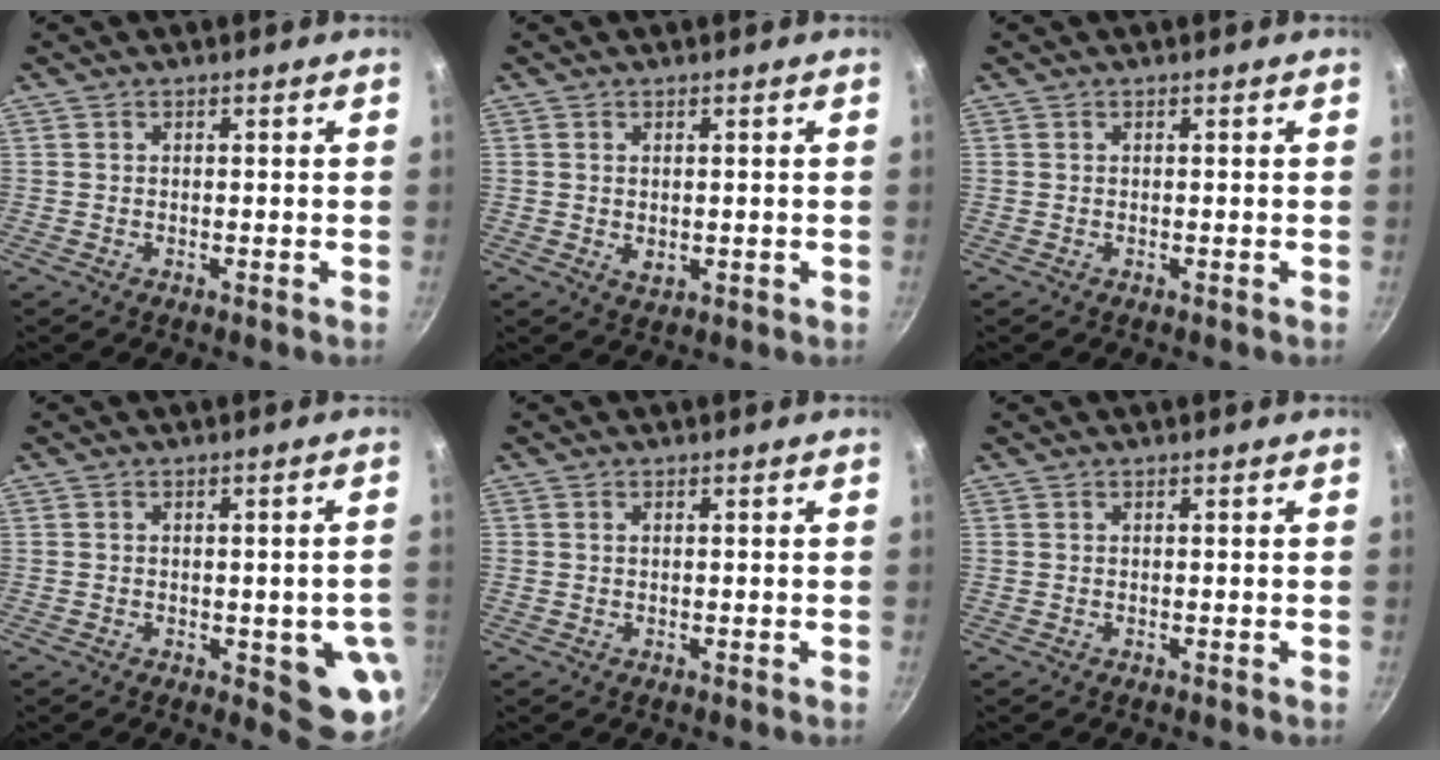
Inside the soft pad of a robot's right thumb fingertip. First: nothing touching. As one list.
[{"total": 2.3, "force": [0.2, 1.6, 1.6], "torque": [-0.025, -0.004, 0.006]}, {"total": 0.0}, {"total": 9.6, "force": [-2.0, 3.9, 8.5], "torque": [-0.065, -0.004, -0.023]}, {"total": 0.0}, {"total": 0.0}]